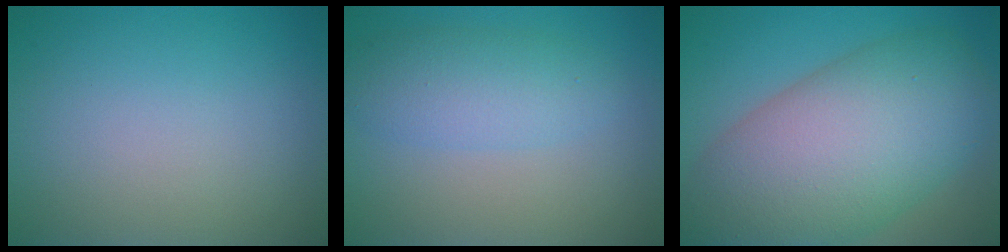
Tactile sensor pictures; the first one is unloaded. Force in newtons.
{"total": 3.7, "press": 3.7, "slide": 0.2}
{"total": 13.0, "press": 13.0, "slide": 0.6}